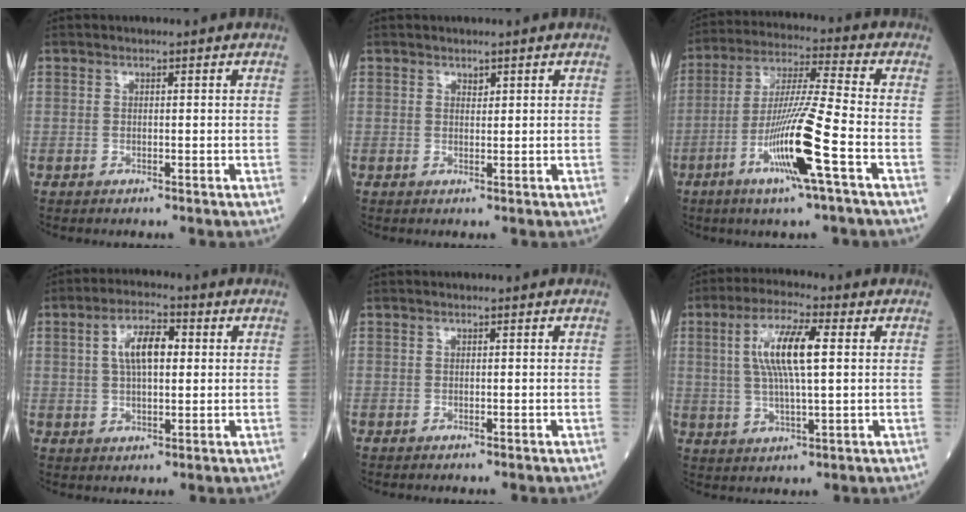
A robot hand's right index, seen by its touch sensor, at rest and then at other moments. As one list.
[{"total": 0.7, "force": [0.6, 0.3, 0.2], "torque": [-0.005, -0.001, 0.012]}, {"total": 13.3, "force": [-5.1, -1.0, 12.2], "torque": [-0.240, -0.012, -0.097]}, {"total": 6.9, "force": [1.6, 2.6, 6.2], "torque": [-0.119, 0.015, 0.029]}, {"total": 0.0}, {"total": 9.6, "force": [2.0, 1.6, 9.3], "torque": [-0.190, 0.008, 0.041]}]